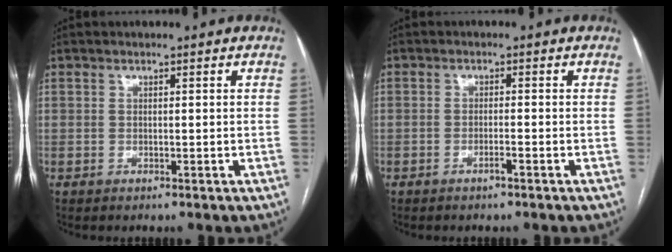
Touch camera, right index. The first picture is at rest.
{"total": 1.4, "force": [-0.8, -0.1, 1.1], "torque": [-0.022, 0.000, -0.016]}